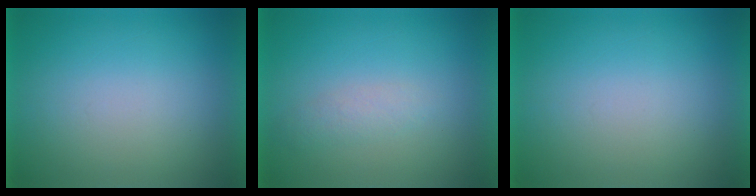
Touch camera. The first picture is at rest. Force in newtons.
{"total": 1.8}
{"total": 0.0}